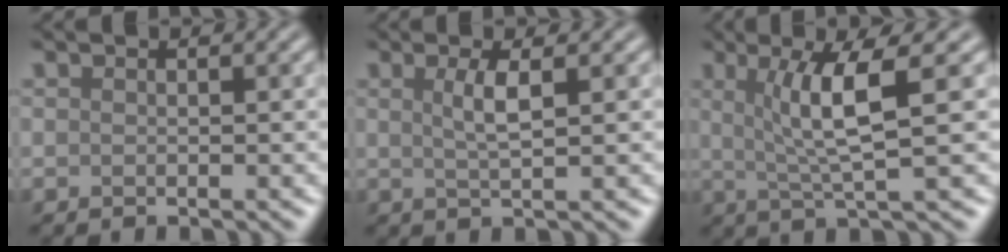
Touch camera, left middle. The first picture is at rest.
{"total": 2.3, "force": [0.6, 0.5, 2.2], "torque": [-0.041, 0.000, 0.009]}
{"total": 5.3, "force": [1.2, 0.8, 5.1], "torque": [-0.090, 0.002, 0.027]}